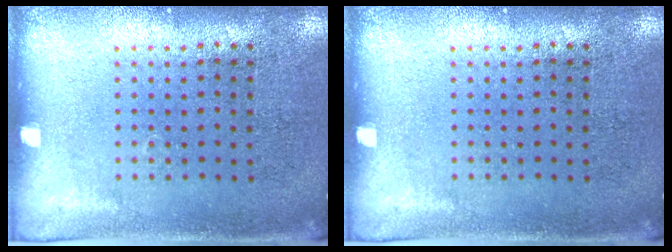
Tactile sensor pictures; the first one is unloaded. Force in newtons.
{"total": 0.0}